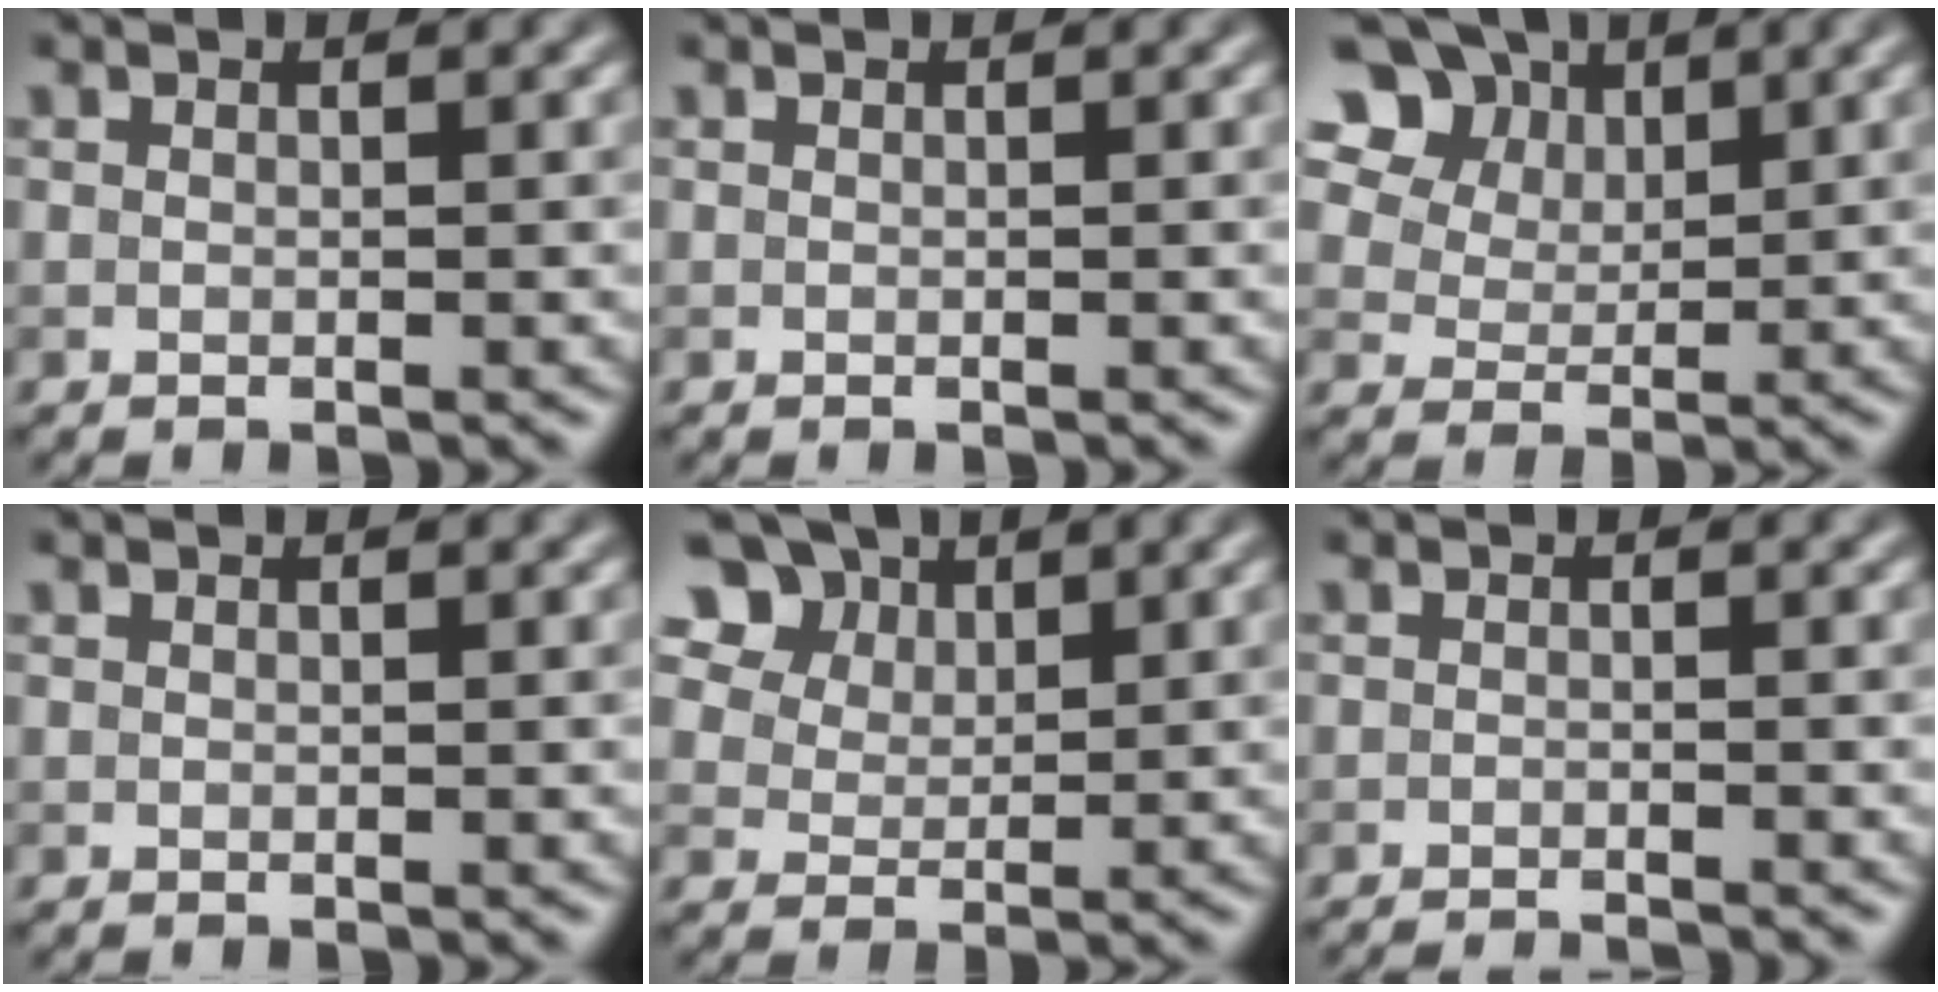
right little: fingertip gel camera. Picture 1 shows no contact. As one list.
[{"total": 0.0}, {"total": 12.2, "force": [7.1, 8.2, 5.6], "torque": [-0.134, 0.029, 0.127]}, {"total": 0.0}, {"total": 9.5, "force": [5.9, 6.2, 4.1], "torque": [-0.098, 0.016, 0.102]}, {"total": 3.1, "force": [-2.9, 0.5, 1.1], "torque": [-0.009, -0.003, -0.043]}]